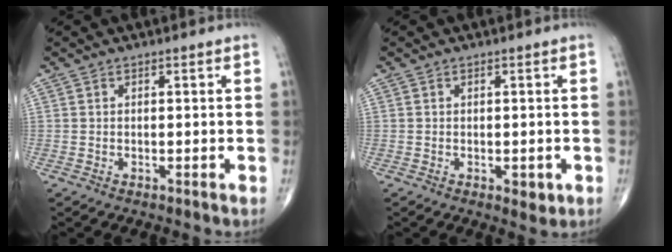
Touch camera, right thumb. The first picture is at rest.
{"total": 2.3, "force": [-0.6, 1.3, 1.8], "torque": [-0.014, -0.002, -0.005]}